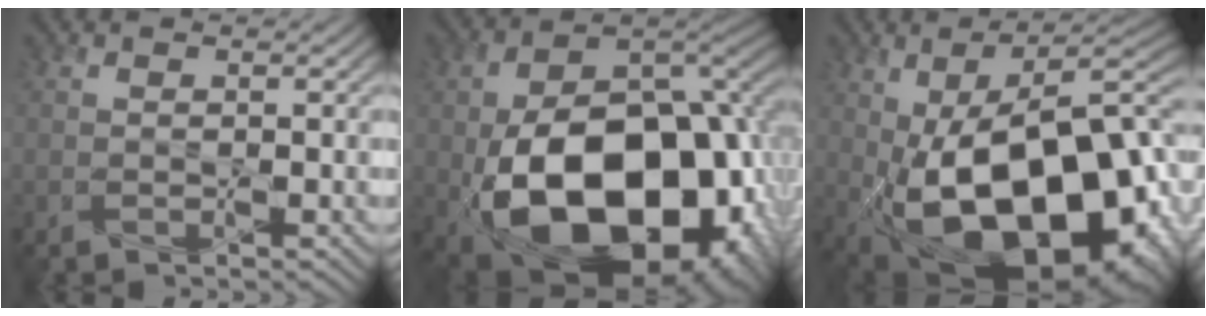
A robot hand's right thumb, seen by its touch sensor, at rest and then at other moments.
{"total": 22.1, "force": [-7.2, 14.1, 15.4], "torque": [-0.275, -0.054, -0.078]}
{"total": 21.5, "force": [-4.1, 11.3, 17.8], "torque": [-0.271, -0.028, -0.047]}